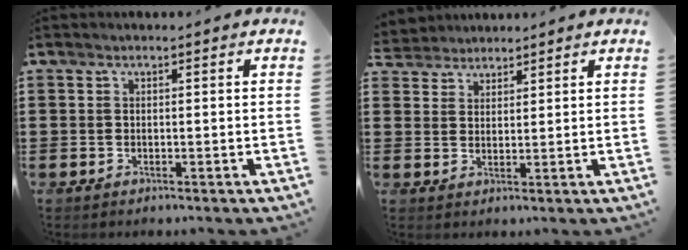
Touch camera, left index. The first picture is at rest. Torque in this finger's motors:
{"motor_torque": [0.10, -0.07, -0.01, -0.02]}